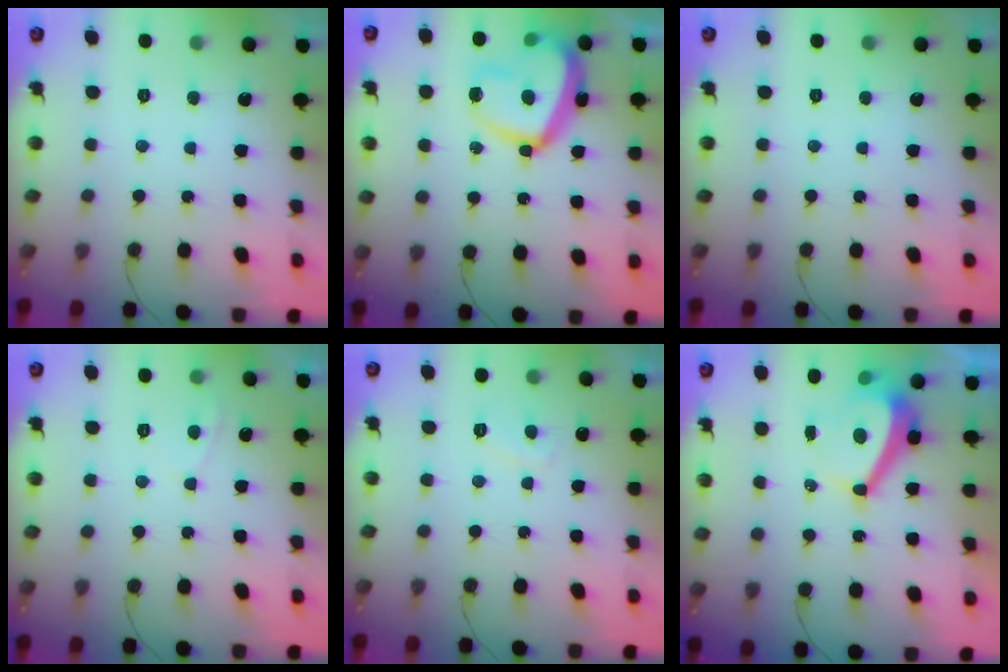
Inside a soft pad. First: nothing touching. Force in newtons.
{"total": 17.0, "press": 16.9, "slide": 1.5}
{"total": 0.0}
{"total": 2.7, "press": 2.7, "slide": 0.2}
{"total": 3.4, "press": 3.3, "slide": 0.8}
{"total": 7.7, "press": 7.7, "slide": 0.5}